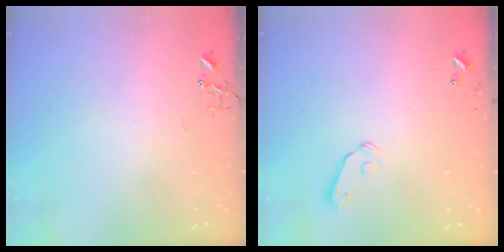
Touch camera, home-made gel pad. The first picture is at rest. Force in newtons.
{"total": 5.4, "press": 5.3, "slide": 0.9}